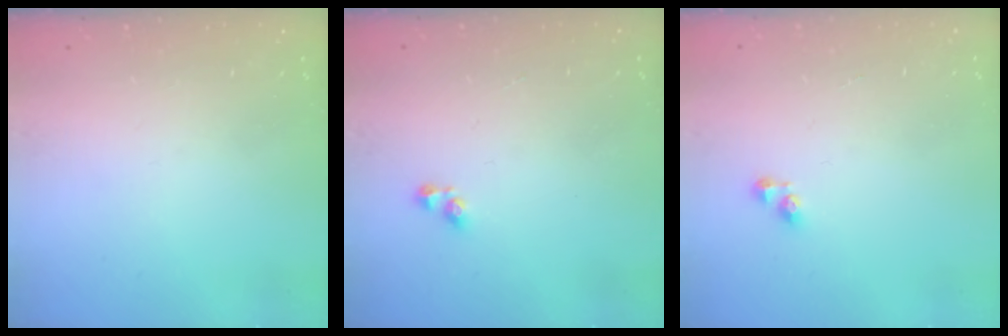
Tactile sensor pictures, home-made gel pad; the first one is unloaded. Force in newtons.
{"total": 2.9, "press": 2.9, "slide": 0.4}
{"total": 3.4, "press": 3.4, "slide": 0.4}